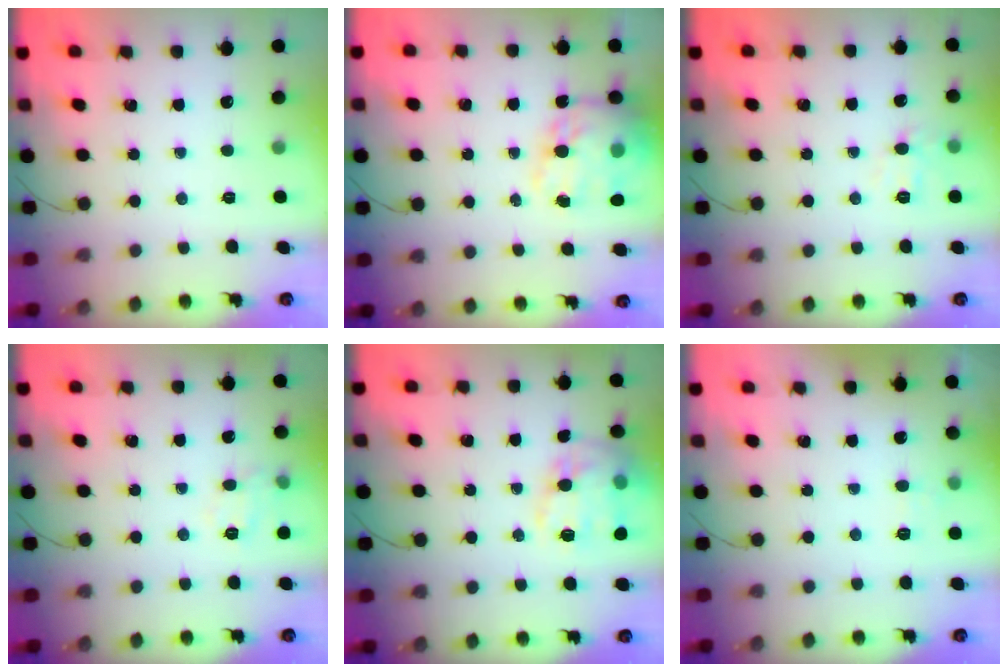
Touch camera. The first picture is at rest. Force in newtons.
{"total": 19.3, "press": 18.8, "slide": 4.4}
{"total": 7.6, "press": 7.4, "slide": 1.4}
{"total": 8.7, "press": 8.6, "slide": 0.7}
{"total": 17.5, "press": 17.4, "slide": 1.3}
{"total": 2.8, "press": 2.5, "slide": 1.3}